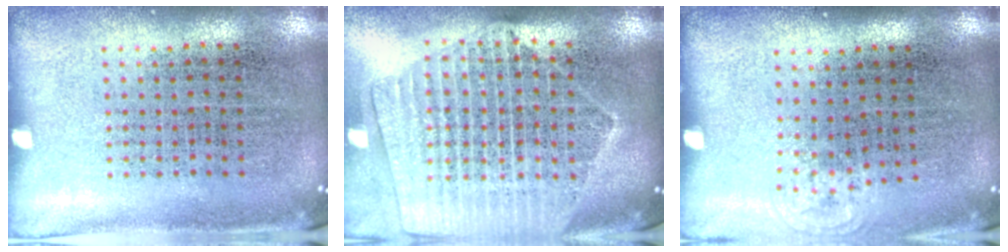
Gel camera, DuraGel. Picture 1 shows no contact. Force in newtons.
{"total": 2.2, "press": 1.9, "slide": 1.1}
{"total": 0.6, "press": 0.4, "slide": 0.3}